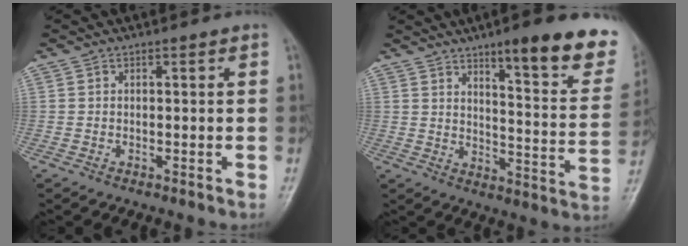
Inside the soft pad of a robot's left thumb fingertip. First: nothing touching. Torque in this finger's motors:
{"motor_torque": [0.62, 0.52, 1.46, -1.30, 0.21]}